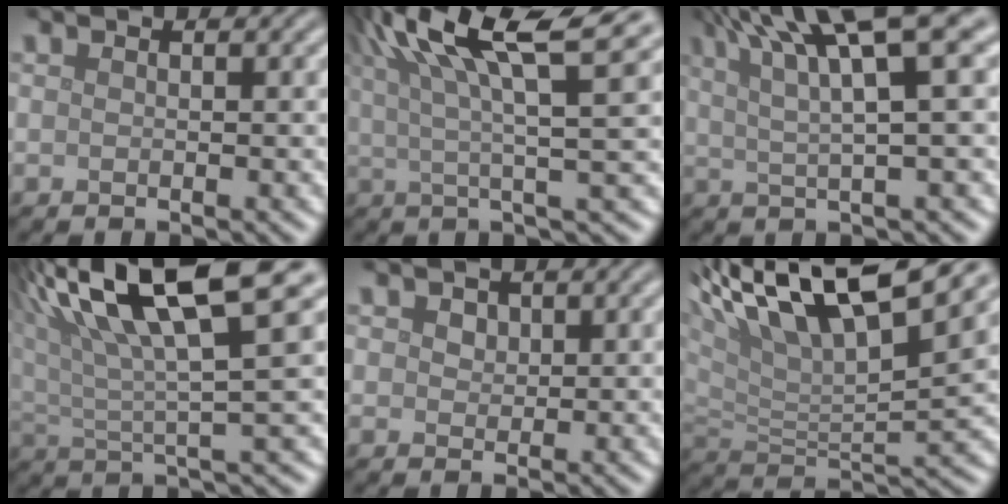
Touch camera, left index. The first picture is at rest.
{"total": 11.2, "force": [5.5, 2.6, 9.4], "torque": [-0.161, 0.028, 0.091]}
{"total": 9.8, "force": [5.2, 1.8, 8.1], "torque": [-0.114, 0.026, 0.084]}
{"total": 12.6, "force": [6.4, 3.0, 10.4], "torque": [-0.193, 0.022, 0.112]}
{"total": 1.6, "force": [0.9, 1.2, 0.7], "torque": [-0.010, 0.008, 0.002]}
{"total": 13.0, "force": [8.6, 3.7, 9.1], "torque": [-0.178, 0.023, 0.152]}